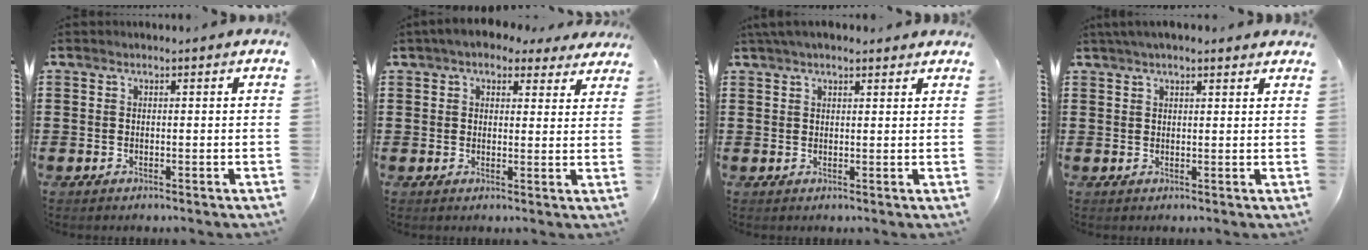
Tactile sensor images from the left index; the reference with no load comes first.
{"total": 4.3, "force": [3.5, 1.7, 1.7], "torque": [-0.046, -0.001, 0.065]}
{"total": 3.1, "force": [2.5, 0.7, 1.6], "torque": [-0.037, 0.005, 0.047]}
{"total": 2.8, "force": [2.3, 0.5, 1.6], "torque": [-0.036, 0.006, 0.042]}